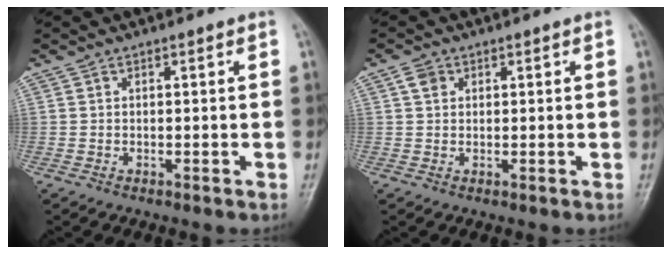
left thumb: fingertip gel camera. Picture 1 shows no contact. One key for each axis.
{"total": 2.2, "fx": 0.9, "fy": 1.7, "fz": 1.0, "tx": -0.013, "ty": 0.003, "tz": 0.013}